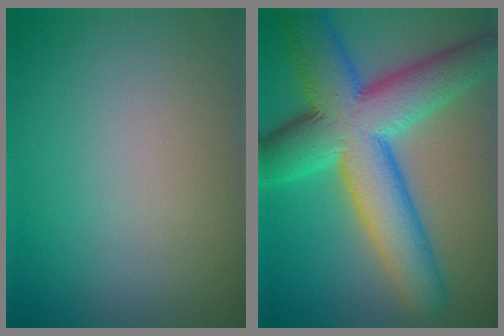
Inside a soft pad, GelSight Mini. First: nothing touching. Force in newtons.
{"total": 12.0, "press": 12.0, "slide": 0.2}